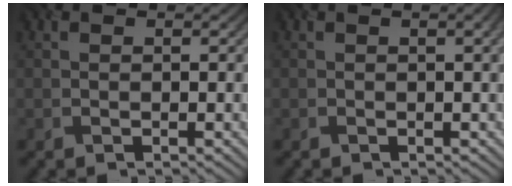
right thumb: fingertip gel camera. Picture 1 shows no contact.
{"total": 2.2, "force": [0.3, 0.5, 2.2], "torque": [-0.026, 0.007, -0.002]}